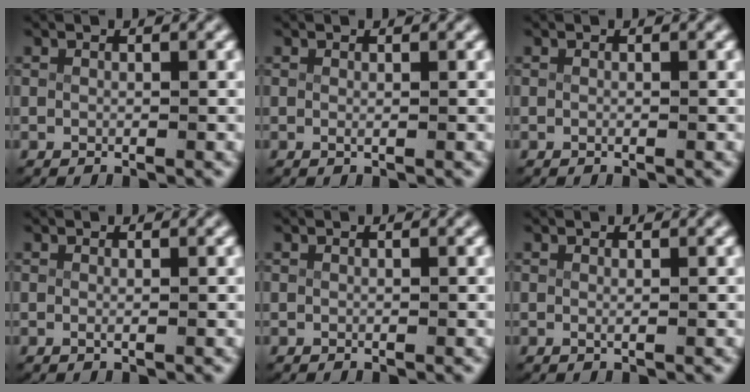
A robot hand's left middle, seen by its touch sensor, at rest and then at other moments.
{"total": 0.0}
{"total": 0.0}
{"total": 0.0}
{"total": 0.0}
{"total": 0.0}